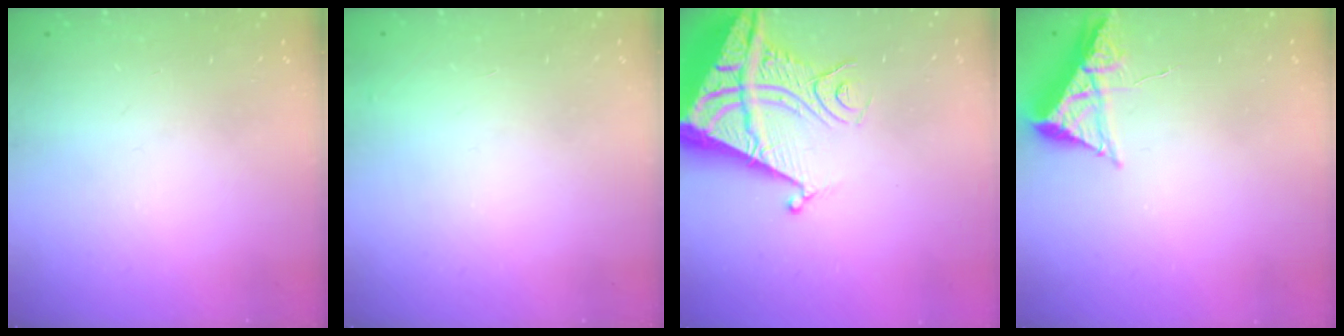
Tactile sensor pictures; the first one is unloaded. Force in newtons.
{"total": 2.9, "press": 2.9, "slide": 0.1}
{"total": 13.1, "press": 13.0, "slide": 1.6}
{"total": 7.9, "press": 7.9, "slide": 0.8}